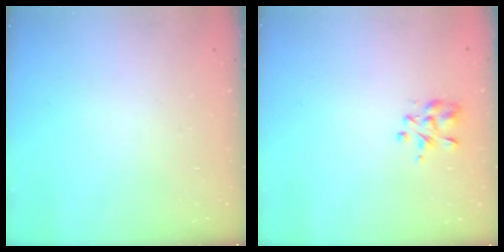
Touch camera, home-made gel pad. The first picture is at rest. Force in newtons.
{"total": 3.1, "press": 2.9, "slide": 0.9}